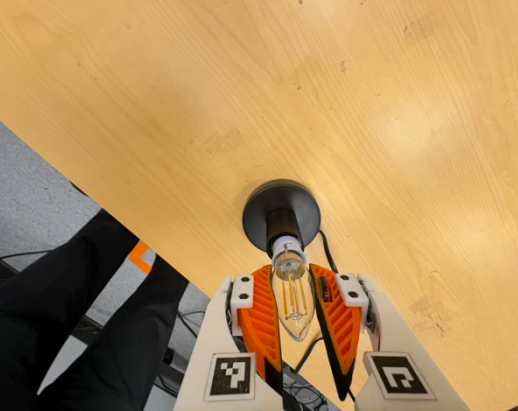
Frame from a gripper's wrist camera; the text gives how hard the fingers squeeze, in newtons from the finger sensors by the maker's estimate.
{"total": 12.4, "left": 11.2, "right": 13.6}